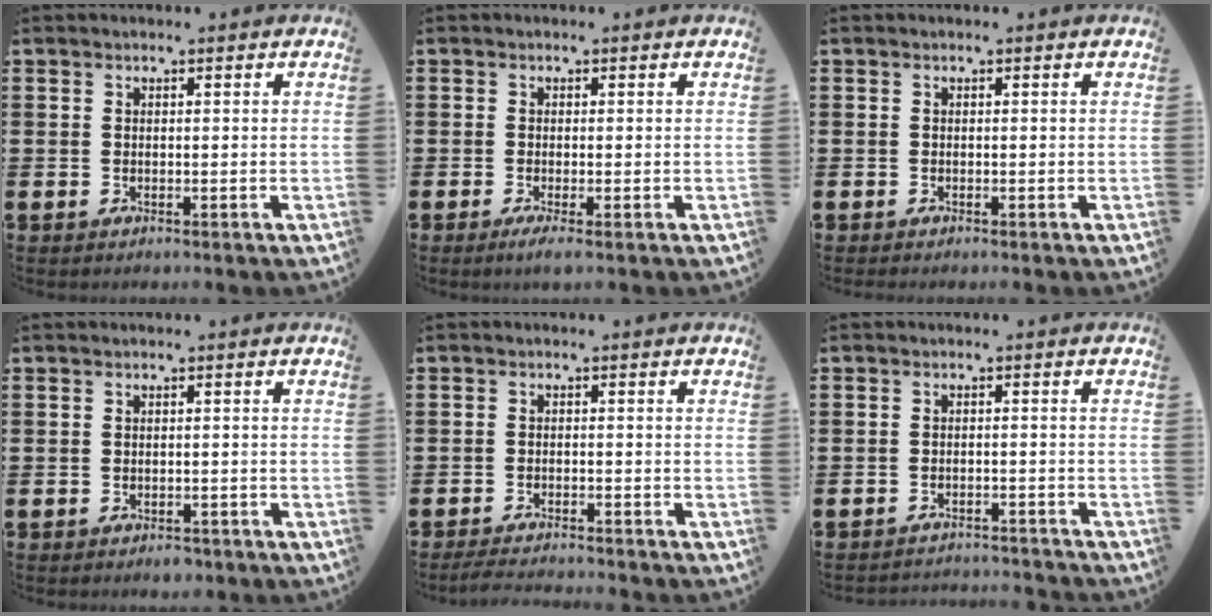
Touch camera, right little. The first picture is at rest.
{"total": 1.2, "force": [-0.3, 0.1, 1.2], "torque": [-0.014, -0.007, -0.007]}
{"total": 0.0}
{"total": 0.7, "force": [-0.6, 0.4, 0.2], "torque": [-0.005, 0.000, -0.012]}
{"total": 1.9, "force": [-1.9, 0.0, 0.6], "torque": [-0.009, 0.004, -0.037]}
{"total": 1.8, "force": [-1.8, -0.1, -0.1], "torque": [-0.004, 0.003, -0.040]}